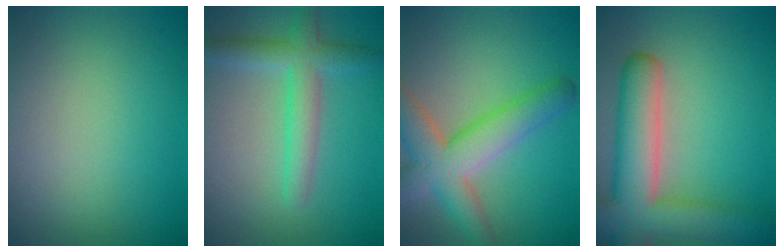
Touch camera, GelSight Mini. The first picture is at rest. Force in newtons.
{"total": 3.9, "press": 3.9, "slide": 0.2}
{"total": 6.7, "press": 6.7, "slide": 0.4}
{"total": 9.1, "press": 9.0, "slide": 0.5}